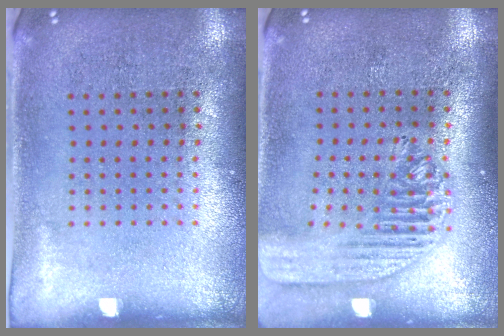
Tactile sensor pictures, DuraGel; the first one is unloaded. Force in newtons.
{"total": 1.9, "press": 1.7, "slide": 0.9}